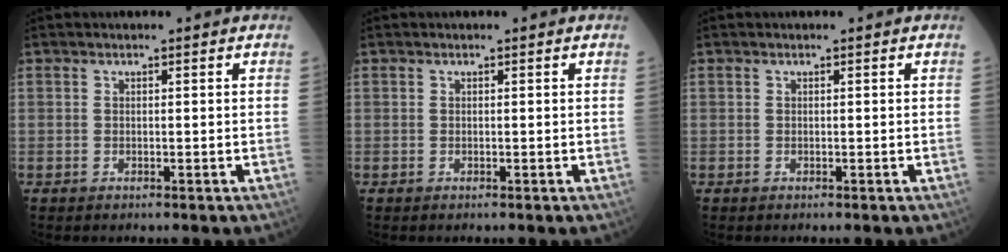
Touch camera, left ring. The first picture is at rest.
{"total": 0.0}
{"total": 0.0}